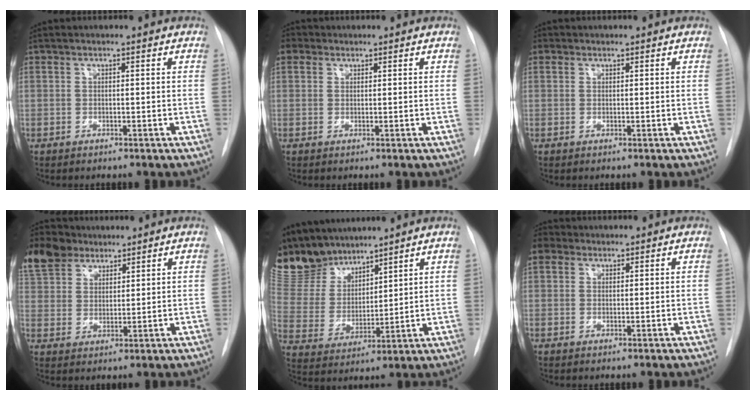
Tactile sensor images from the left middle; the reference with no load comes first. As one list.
[{"total": 1.9, "force": [1.1, 1.5, 0.0], "torque": [0.005, 0.011, 0.017]}, {"total": 0.7, "force": [0.3, 0.4, -0.4], "torque": [0.019, 0.003, 0.001]}, {"total": 10.4, "force": [8.5, 5.5, 2.7], "torque": [-0.065, 0.026, 0.168]}, {"total": 12.6, "force": [11.6, 4.1, 2.9], "torque": [-0.064, 0.008, 0.239]}, {"total": 2.4, "force": [1.6, 1.8, 0.3], "torque": [-0.005, 0.015, 0.028]}]